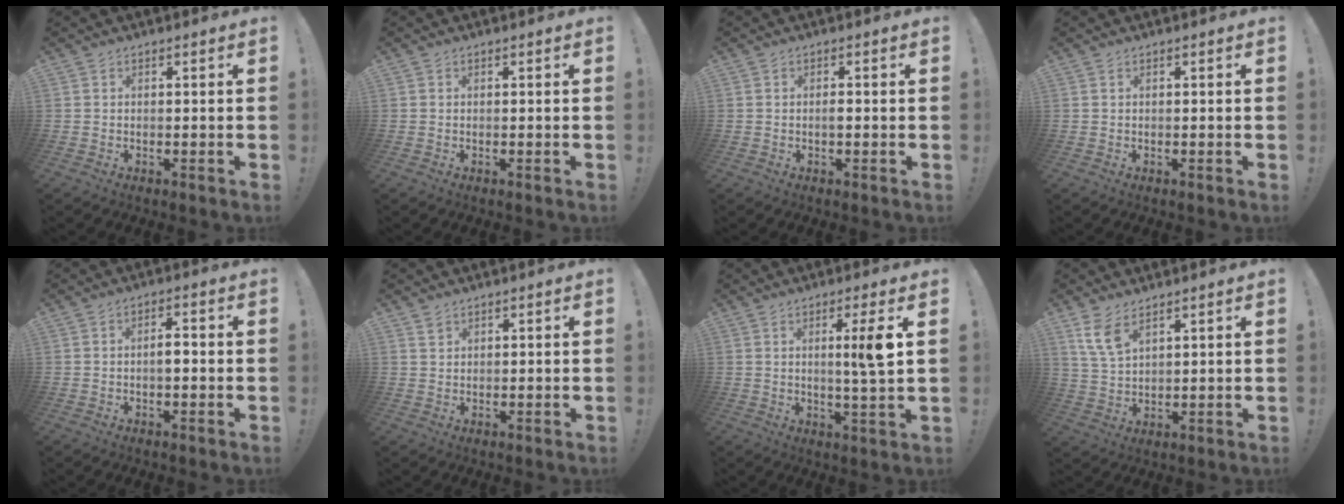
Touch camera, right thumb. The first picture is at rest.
{"total": 0.0}
{"total": 1.2, "force": [-0.4, 0.9, 0.7], "torque": [-0.005, 0.000, -0.009]}
{"total": 0.0}
{"total": 3.4, "force": [-0.7, 1.3, 3.0], "torque": [-0.048, 0.009, -0.015]}
{"total": 1.9, "force": [1.4, 1.2, 0.4], "torque": [0.006, -0.010, 0.025]}
{"total": 7.5, "force": [1.6, -0.9, 7.3], "torque": [-0.108, -0.014, 0.012]}
{"total": 6.9, "force": [4.6, 2.7, 4.3], "torque": [-0.075, -0.023, 0.088]}